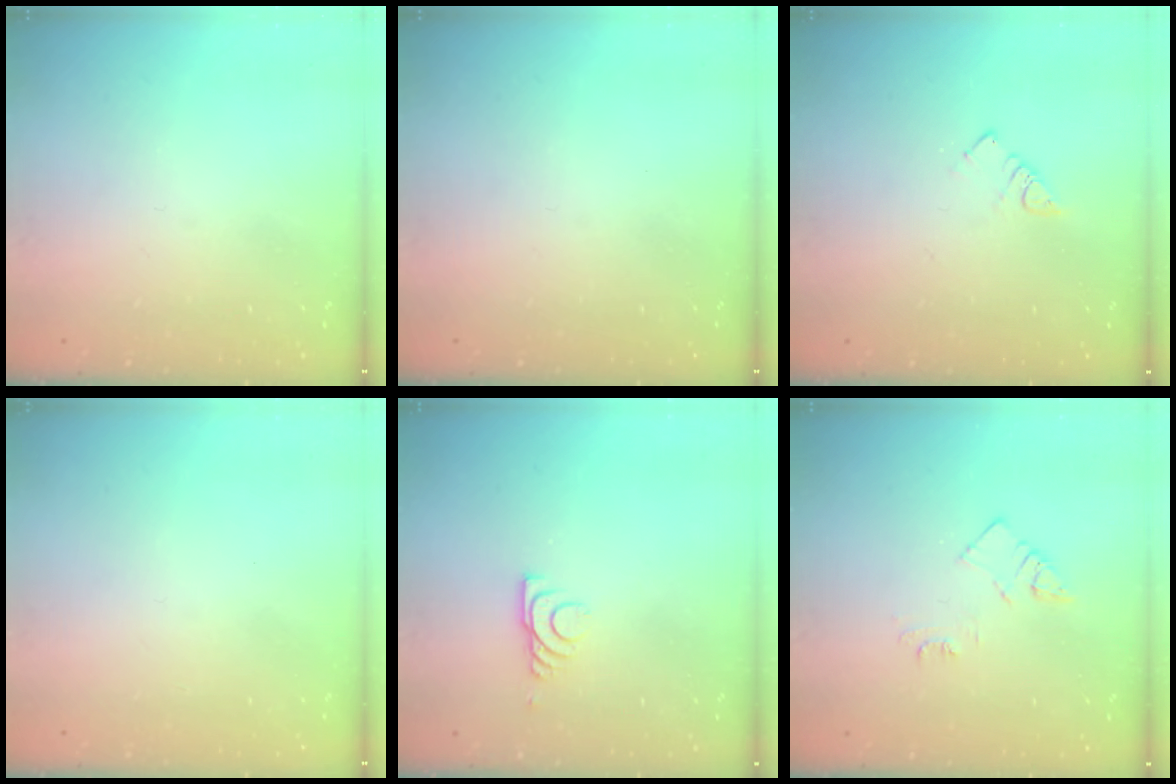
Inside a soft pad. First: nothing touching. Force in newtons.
{"total": 0.0}
{"total": 3.1, "press": 3.1, "slide": 0.3}
{"total": 1.5, "press": 1.5, "slide": 0.1}
{"total": 5.9, "press": 5.9, "slide": 0.9}
{"total": 5.5, "press": 5.4, "slide": 0.7}